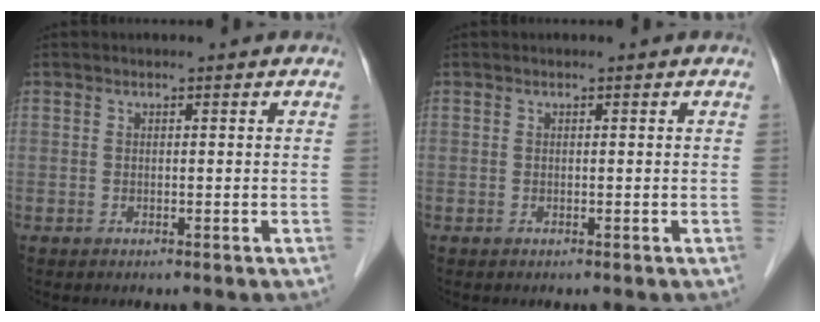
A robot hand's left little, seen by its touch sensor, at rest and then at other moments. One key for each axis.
{"total": 0.0}